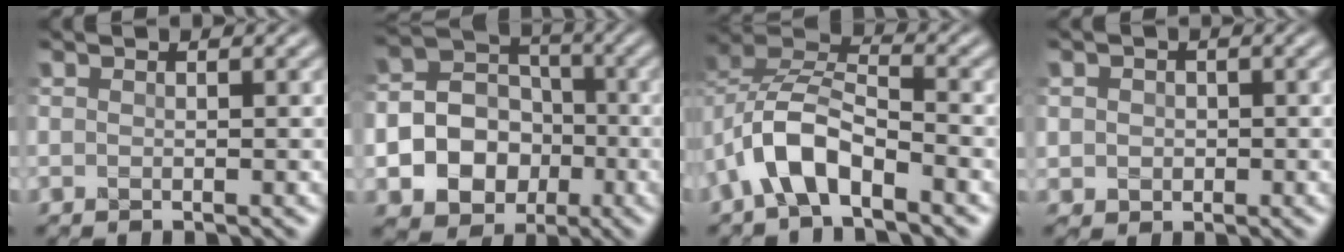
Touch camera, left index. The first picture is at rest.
{"total": 9.0, "force": [-2.7, 7.7, 3.8], "torque": [-0.069, -0.009, -0.061]}
{"total": 5.2, "force": [-2.7, 2.5, 3.7], "torque": [-0.063, 0.011, -0.054]}
{"total": 2.7, "force": [0.5, 2.6, 0.6], "torque": [0.011, 0.011, -0.016]}